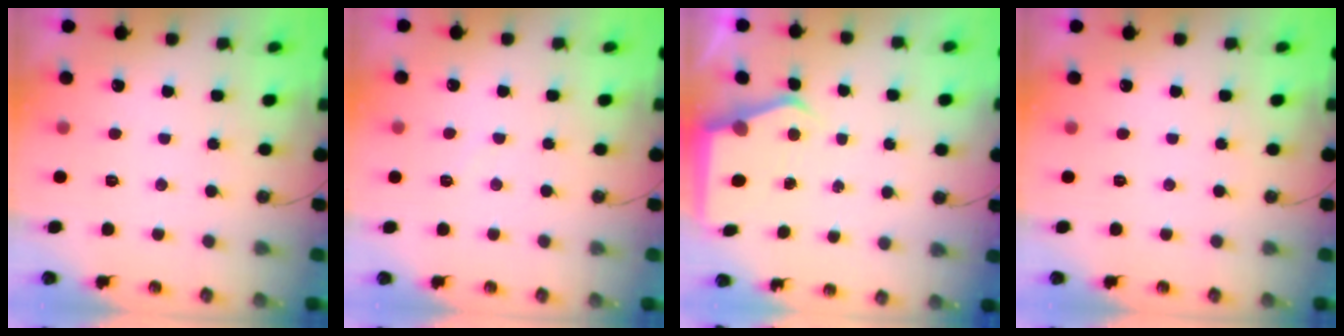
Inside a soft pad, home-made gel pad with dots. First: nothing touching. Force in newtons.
{"total": 2.9, "press": 2.9, "slide": 0.4}
{"total": 4.5, "press": 4.5, "slide": 0.7}
{"total": 0.0}